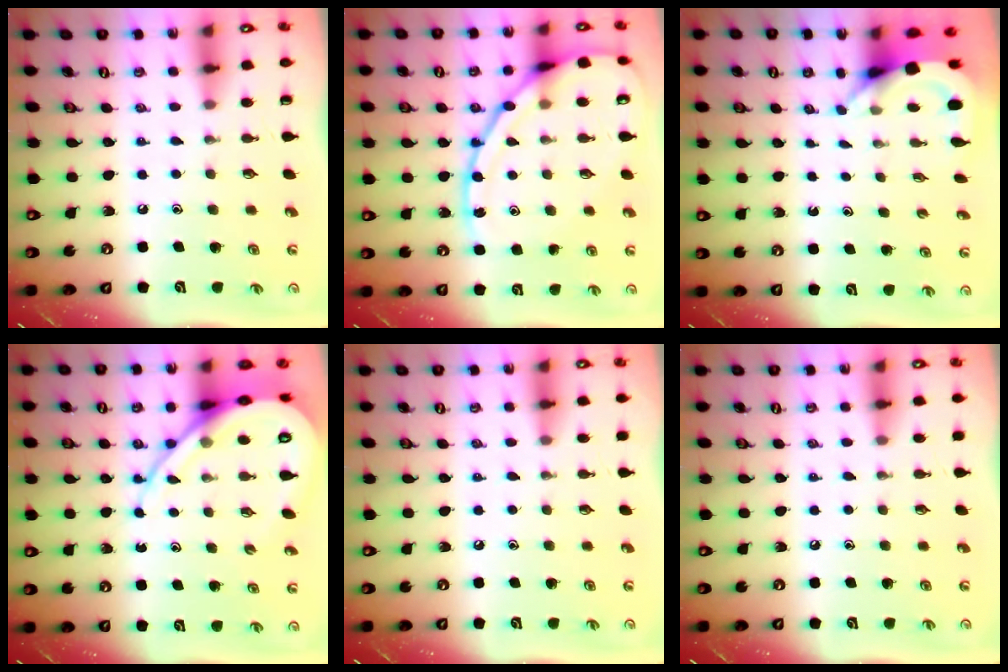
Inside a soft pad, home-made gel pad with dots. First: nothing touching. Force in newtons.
{"total": 16.3, "press": 16.2, "slide": 1.6}
{"total": 3.7, "press": 3.7, "slide": 0.3}
{"total": 13.4, "press": 13.3, "slide": 1.4}
{"total": 2.5, "press": 2.4, "slide": 0.4}
{"total": 2.5, "press": 2.4, "slide": 0.4}